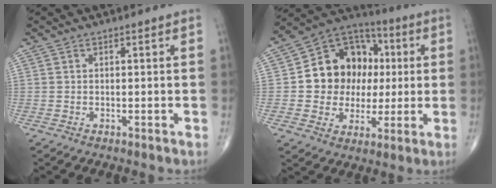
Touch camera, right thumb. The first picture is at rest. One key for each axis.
{"total": 16.7, "fx": 1.4, "fy": 13.9, "fz": 9.2, "tx": -0.092, "ty": 0.024, "tz": 0.025}